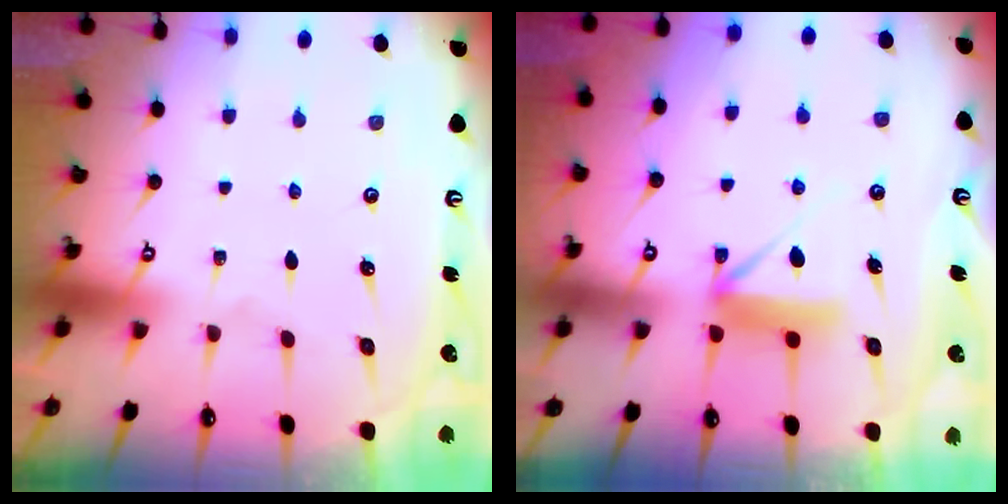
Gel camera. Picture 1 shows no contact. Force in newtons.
{"total": 8.7, "press": 8.7, "slide": 0.7}